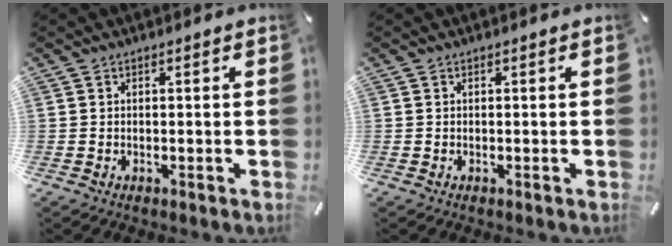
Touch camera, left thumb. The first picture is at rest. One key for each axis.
{"total": 0.0}